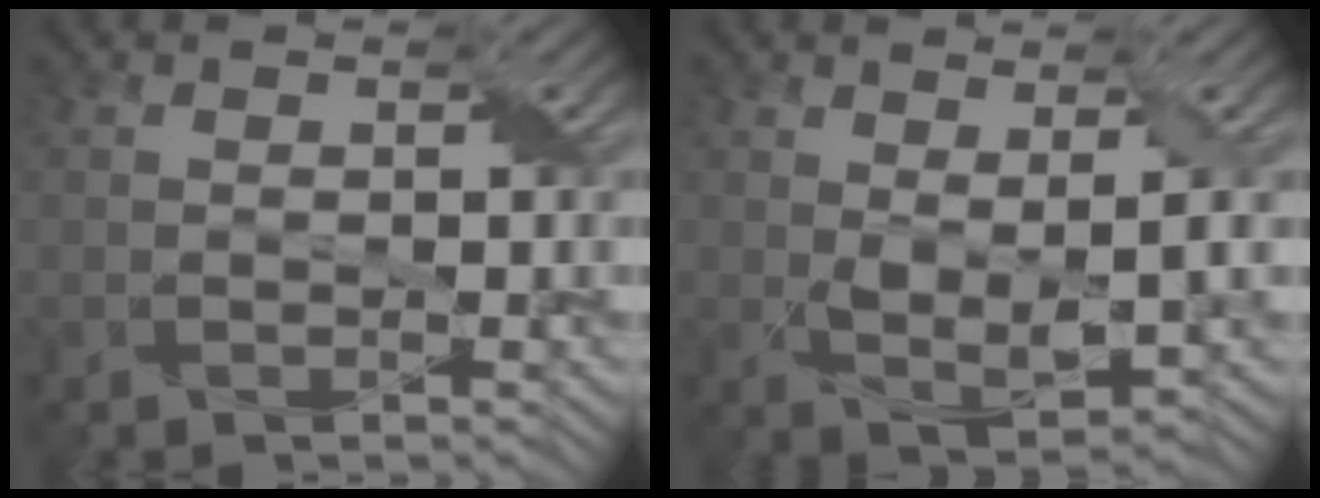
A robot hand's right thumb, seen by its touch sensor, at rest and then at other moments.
{"total": 4.0, "force": [0.9, 1.5, 3.5], "torque": [-0.074, -0.007, 0.021]}